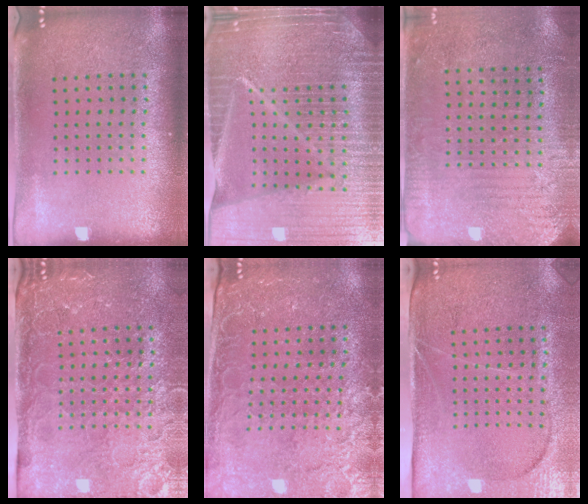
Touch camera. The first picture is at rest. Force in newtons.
{"total": 6.9, "press": 5.9, "slide": 3.5}
{"total": 2.8, "press": 2.6, "slide": 1.2}
{"total": 4.1, "press": 3.6, "slide": 2.0}
{"total": 3.1, "press": 2.9, "slide": 1.0}
{"total": 3.8, "press": 3.3, "slide": 2.0}